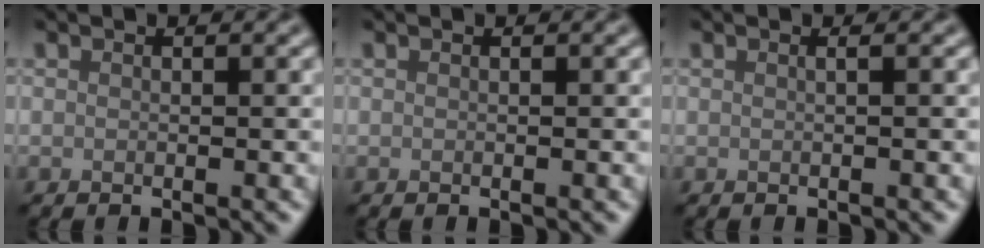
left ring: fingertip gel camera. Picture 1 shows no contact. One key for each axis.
{"total": 0.0}
{"total": 0.8, "fx": 0.2, "fy": 0.3, "fz": 0.7, "tx": -0.005, "ty": 0.002, "tz": -0.004}